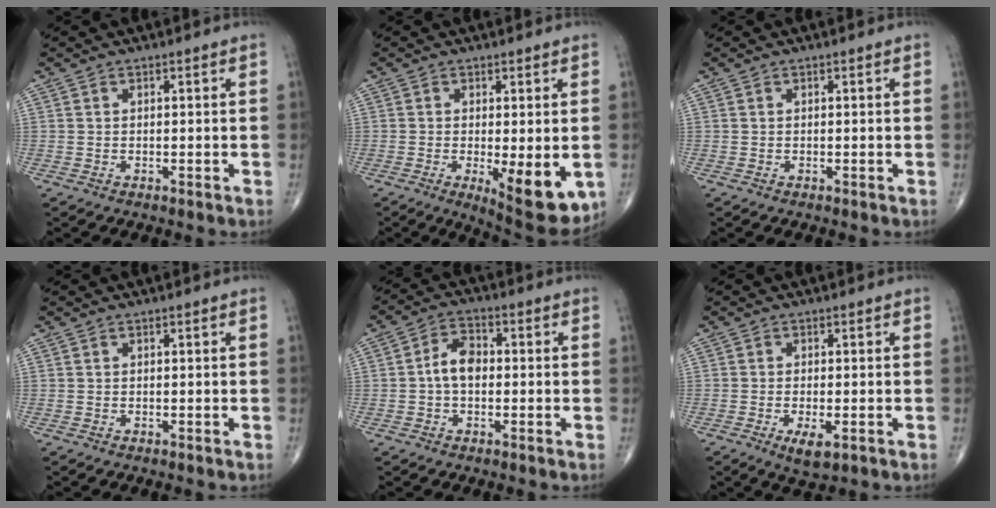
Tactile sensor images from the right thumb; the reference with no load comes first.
{"total": 10.5, "force": [-2.5, 3.6, 9.6], "torque": [-0.129, -0.024, -0.026]}
{"total": 0.0}
{"total": 0.0}
{"total": 5.7, "force": [-0.4, 3.8, 4.3], "torque": [-0.067, 0.020, -0.016]}
{"total": 4.2, "force": [-1.6, 1.6, 3.6], "torque": [-0.063, -0.008, -0.024]}